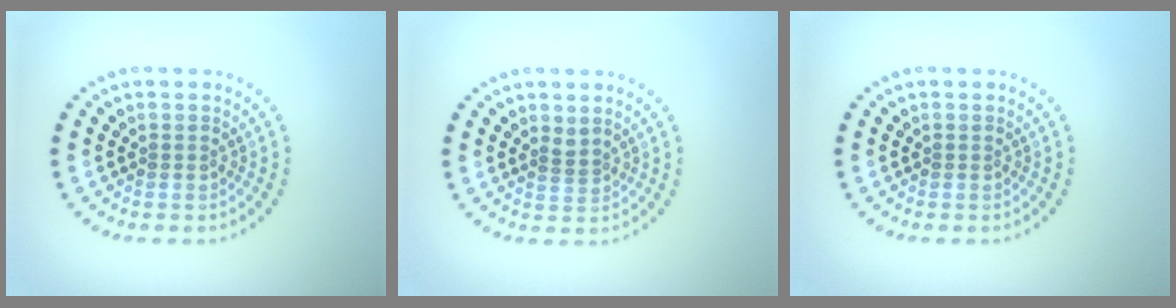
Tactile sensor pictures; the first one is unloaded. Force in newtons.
{"total": 1.0, "press": 0.6, "slide": 0.8}
{"total": 0.0}